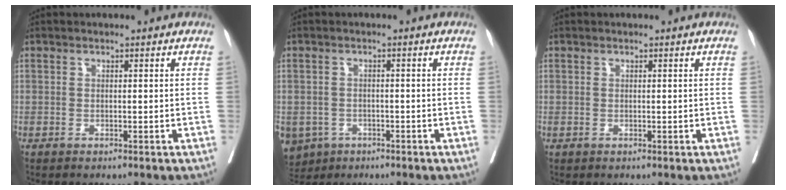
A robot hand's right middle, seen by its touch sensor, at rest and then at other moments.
{"total": 9.5, "force": [-4.8, 7.6, 3.2], "torque": [-0.096, -0.005, -0.065]}
{"total": 0.0}